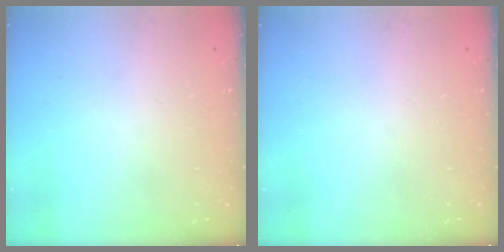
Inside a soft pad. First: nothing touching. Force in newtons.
{"total": 0.0}